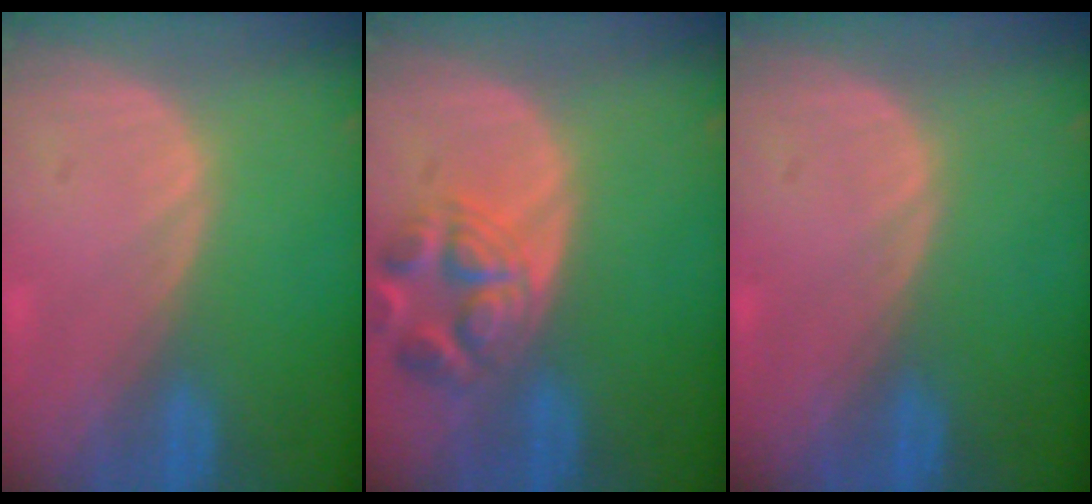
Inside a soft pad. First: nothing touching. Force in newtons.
{"total": 6.5, "press": 6.2, "slide": 2.1}
{"total": 0.0}